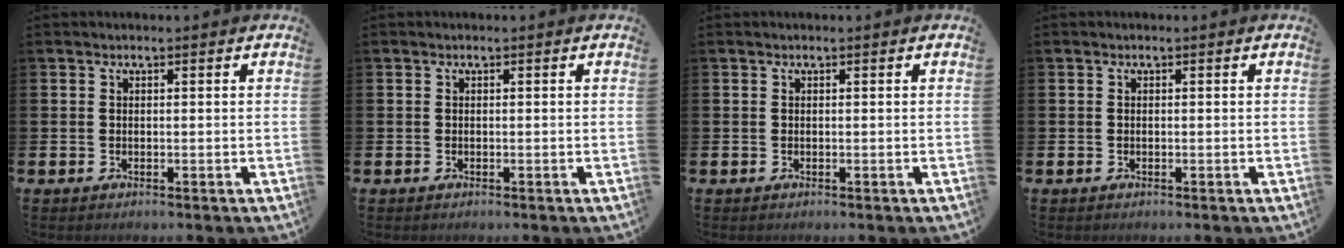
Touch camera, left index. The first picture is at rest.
{"total": 0.0}
{"total": 0.0}
{"total": 0.0}